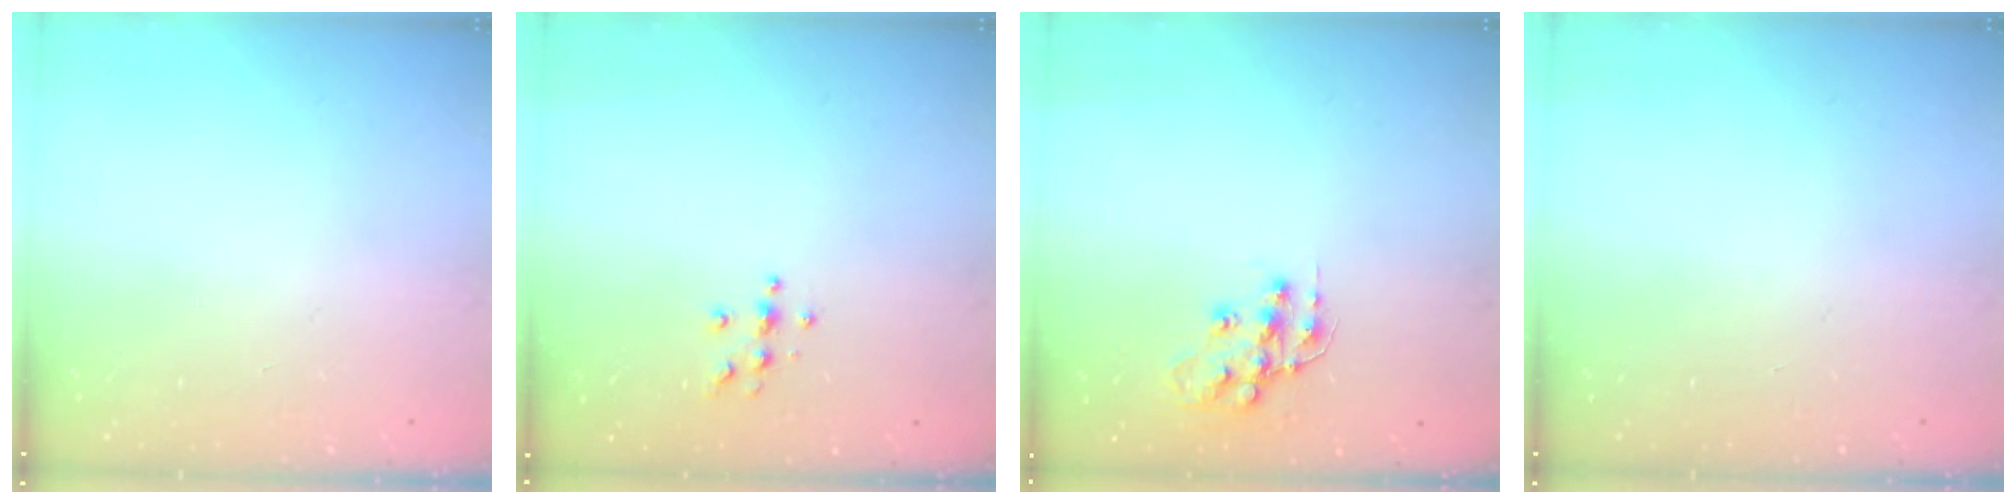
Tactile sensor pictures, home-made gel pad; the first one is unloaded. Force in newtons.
{"total": 3.9, "press": 3.9, "slide": 0.6}
{"total": 12.7, "press": 12.6, "slide": 0.9}
{"total": 0.0}